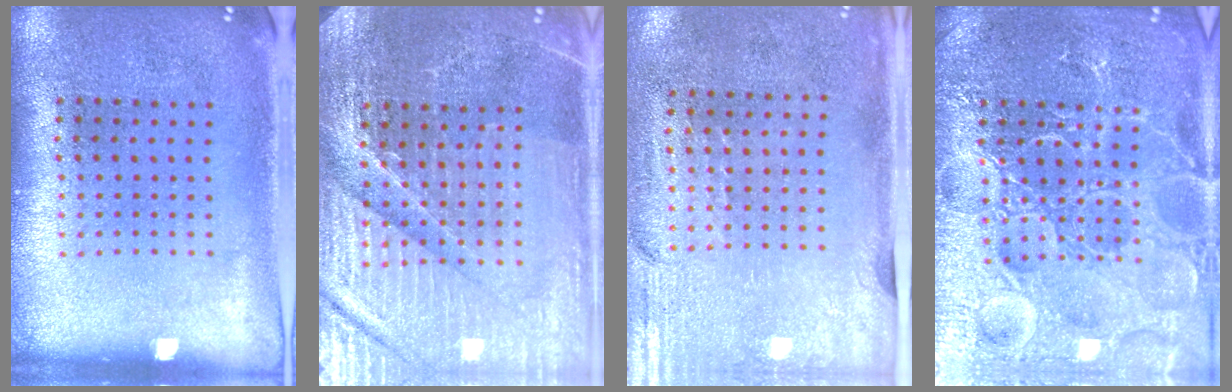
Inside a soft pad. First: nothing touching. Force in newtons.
{"total": 4.8, "press": 4.6, "slide": 1.4}
{"total": 2.9, "press": 2.5, "slide": 1.5}
{"total": 7.4, "press": 7.3, "slide": 1.0}